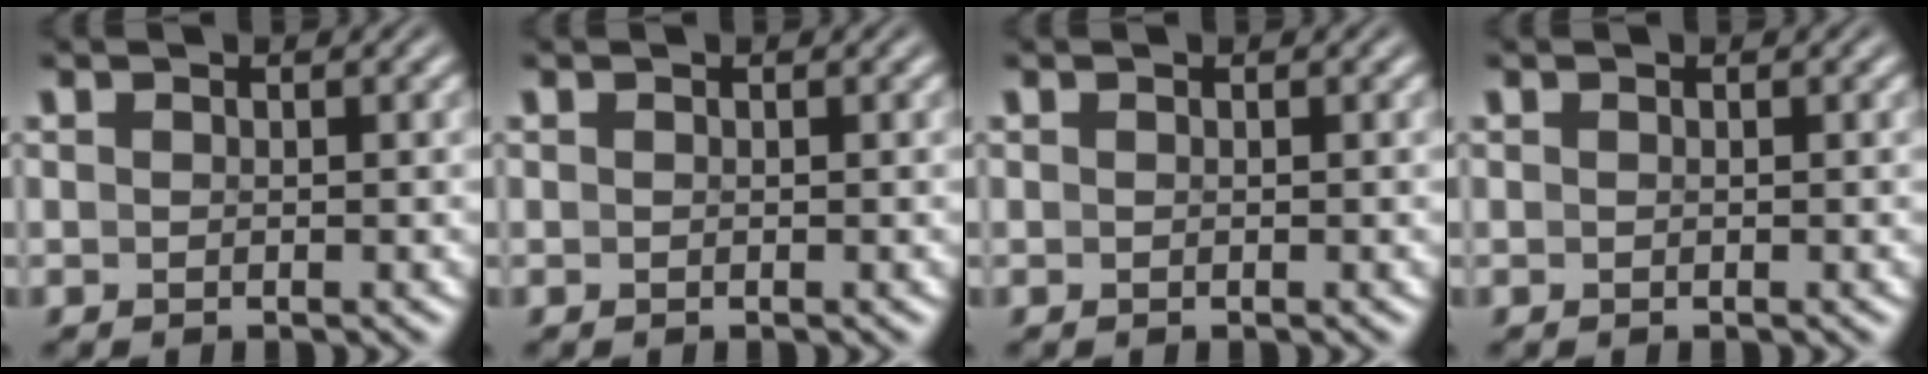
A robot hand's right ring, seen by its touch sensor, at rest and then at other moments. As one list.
[{"total": 0.0}, {"total": 0.0}, {"total": 0.0}]